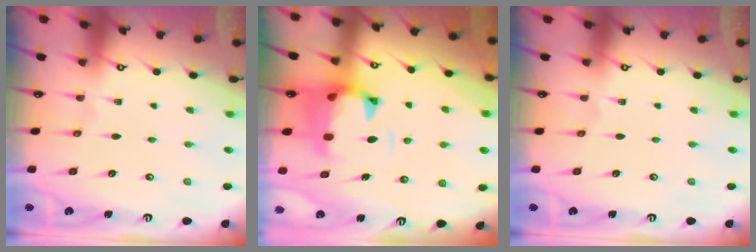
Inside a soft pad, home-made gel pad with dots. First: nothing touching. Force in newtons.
{"total": 1.7, "press": 1.2, "slide": 1.2}
{"total": 0.0}